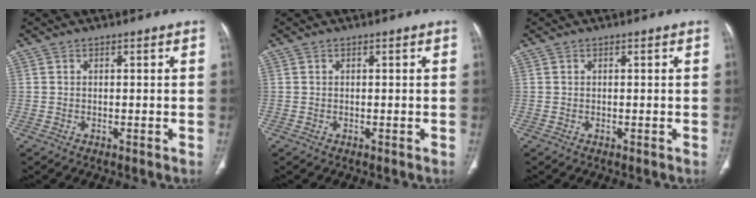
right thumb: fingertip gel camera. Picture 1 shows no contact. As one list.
[{"total": 0.0}, {"total": 0.0}]